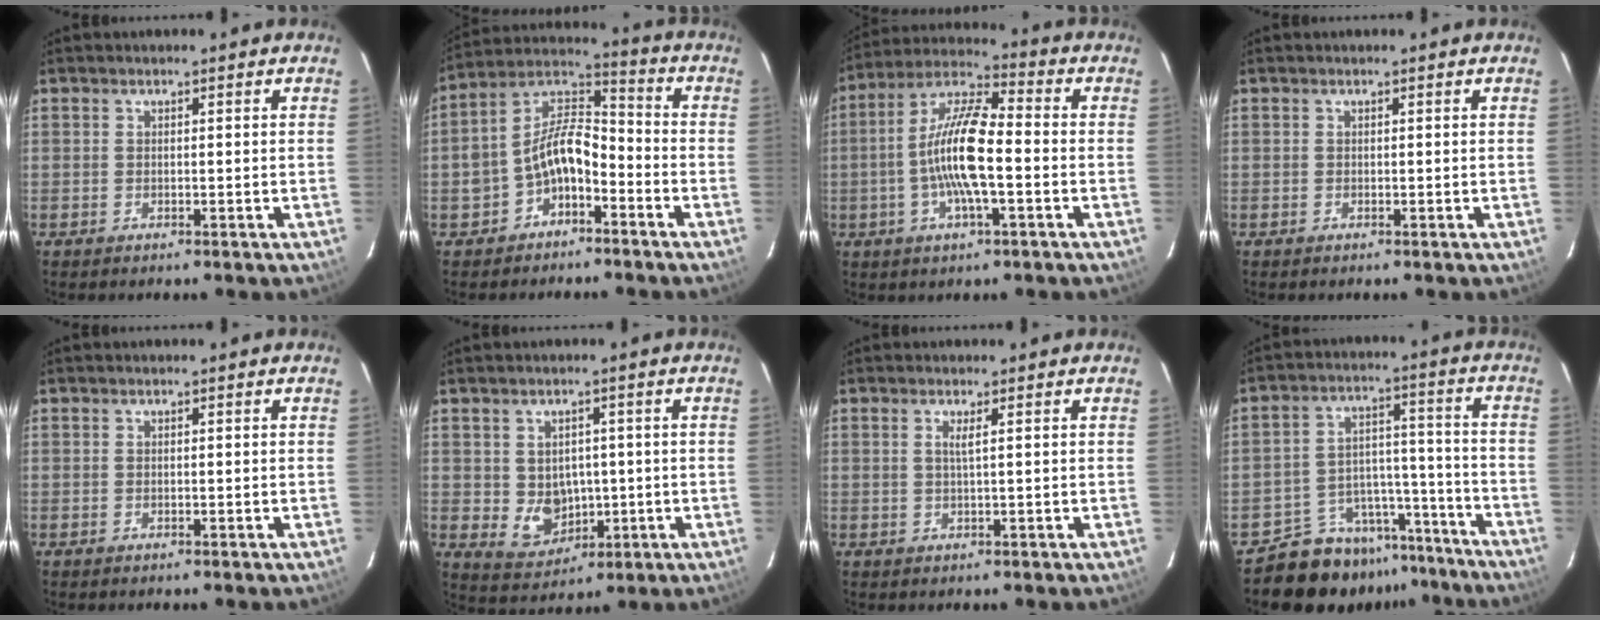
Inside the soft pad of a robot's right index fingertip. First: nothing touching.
{"total": 10.2, "force": [-4.5, 6.1, 6.9], "torque": [-0.144, 0.032, -0.075]}
{"total": 13.6, "force": [-2.6, 3.6, 12.8], "torque": [-0.257, 0.008, -0.055]}
{"total": 0.0}
{"total": 0.0}
{"total": 7.3, "force": [-0.1, 6.4, 3.5], "torque": [-0.071, 0.001, 0.023]}
{"total": 1.7, "force": [0.5, -0.2, 1.6], "torque": [-0.027, 0.002, 0.010]}
{"total": 15.1, "force": [-13.0, 7.6, 1.4], "torque": [-0.026, 0.072, -0.182]}